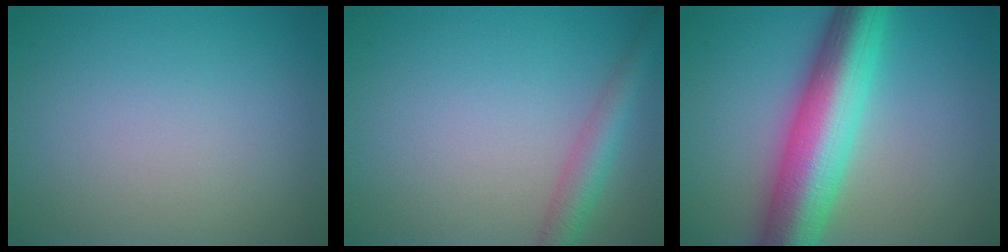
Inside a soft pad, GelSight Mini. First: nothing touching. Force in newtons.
{"total": 3.2, "press": 3.2, "slide": 0.1}
{"total": 10.2, "press": 10.2, "slide": 0.5}